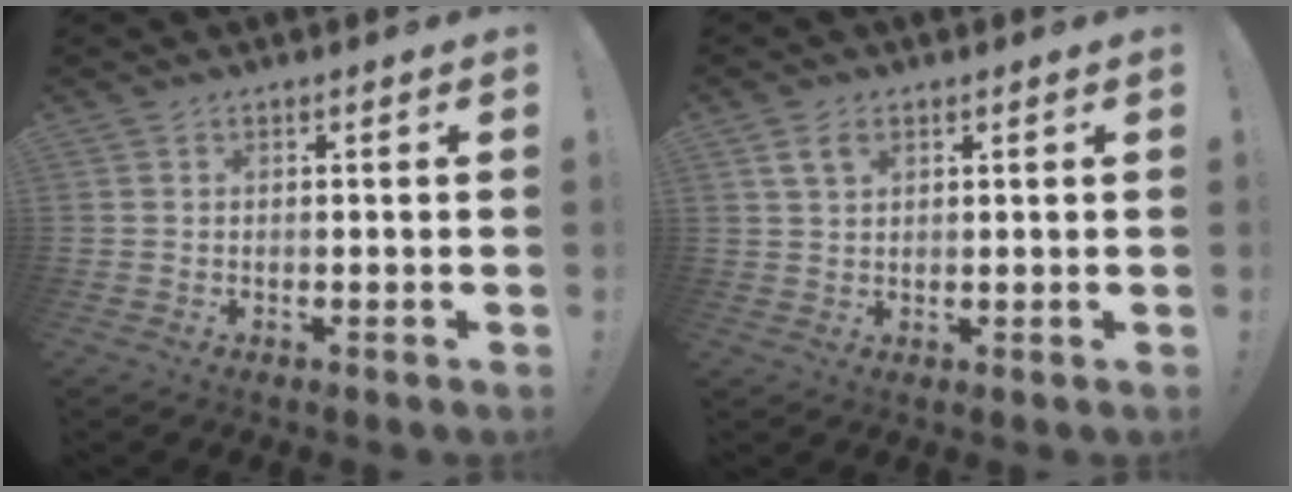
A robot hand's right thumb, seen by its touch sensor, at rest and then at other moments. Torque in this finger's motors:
{"motor_torque": [0.15, 0.23, 0.12, 0.25, 0.00]}